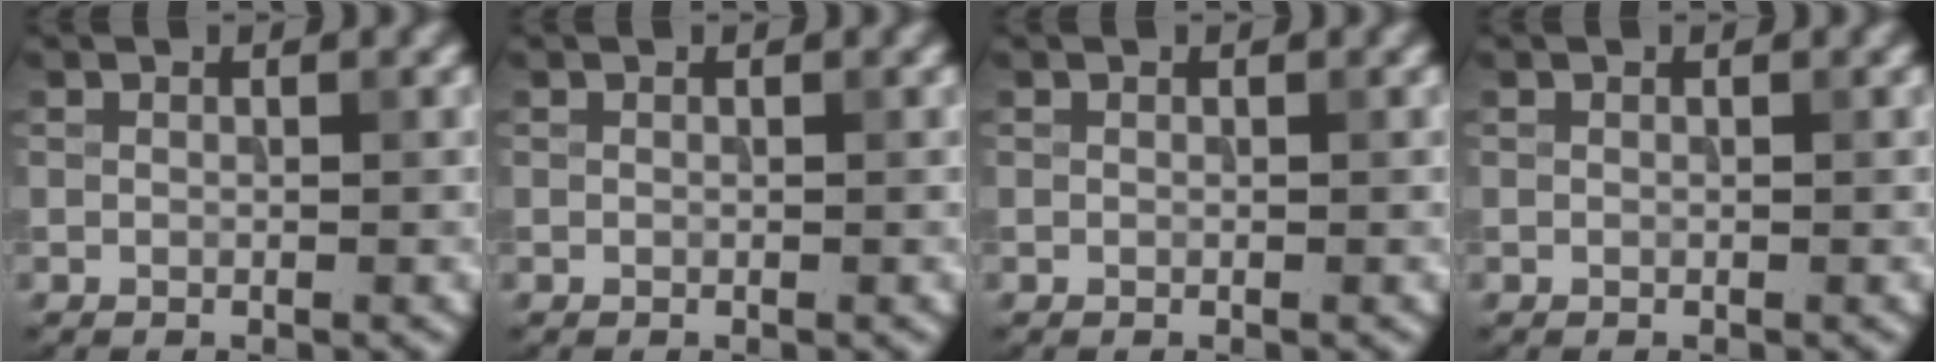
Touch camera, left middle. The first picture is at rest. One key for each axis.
{"total": 0.0}
{"total": 0.0}
{"total": 0.0}